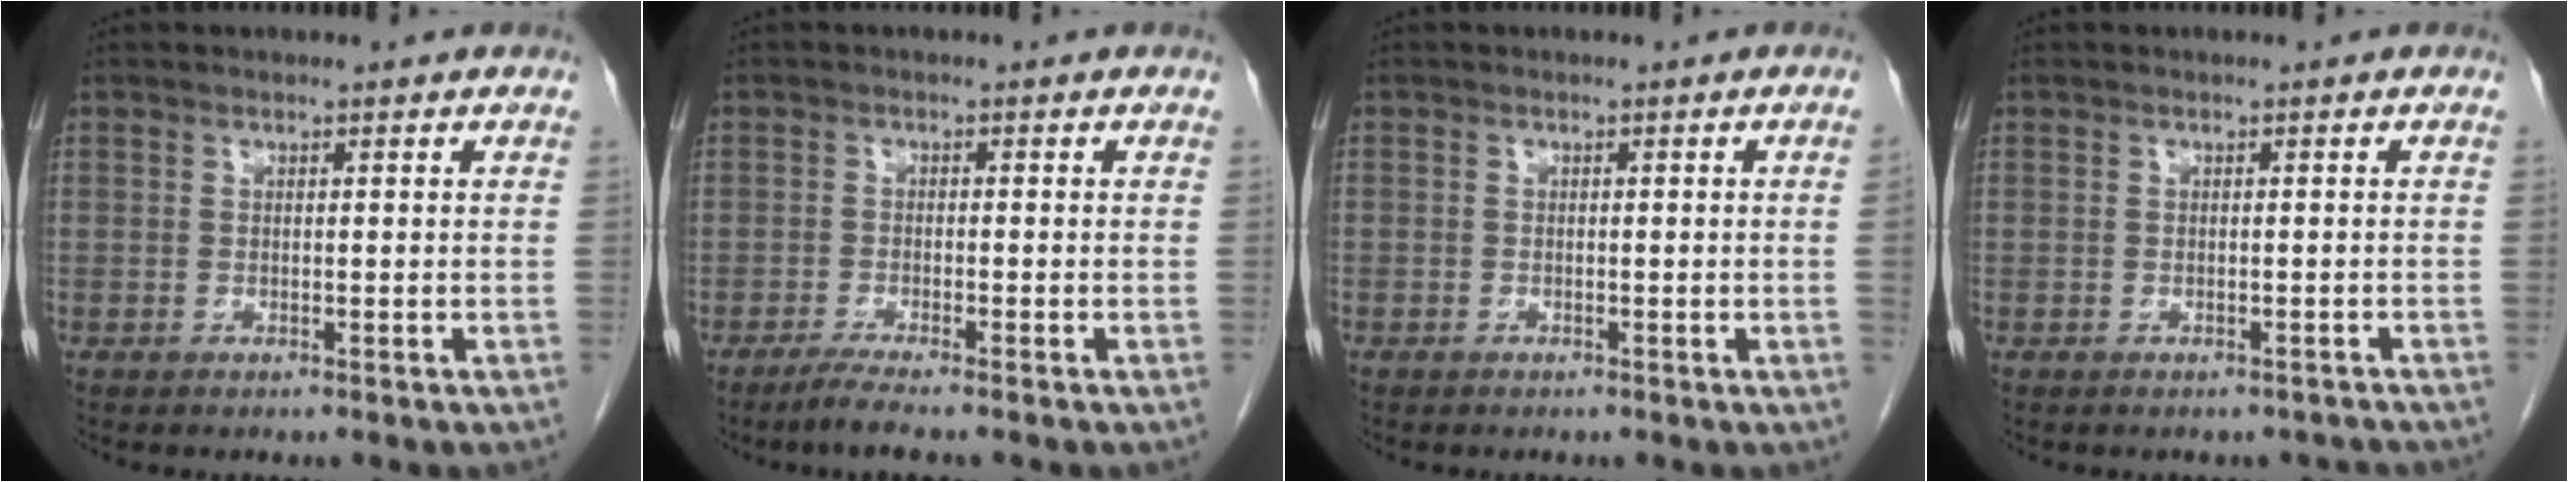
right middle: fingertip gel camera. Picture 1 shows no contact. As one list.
[{"total": 3.4, "force": [-2.7, -0.4, 2.0], "torque": [-0.042, -0.008, -0.052]}, {"total": 0.8, "force": [-0.1, -0.4, 0.7], "torque": [0.001, 0.002, -0.001]}, {"total": 3.5, "force": [-3.1, 1.5, 0.2], "torque": [0.004, 0.002, -0.033]}]